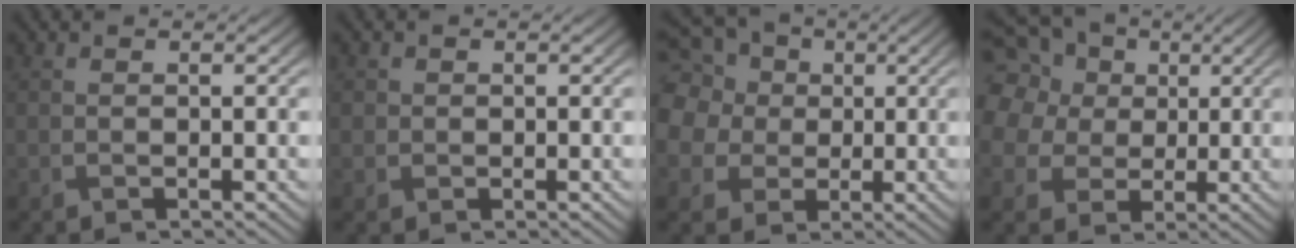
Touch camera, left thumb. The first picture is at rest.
{"total": 1.2, "force": [0.1, 1.2, 0.1], "torque": [0.001, -0.004, 0.000]}
{"total": 13.3, "force": [3.5, 11.4, 5.9], "torque": [-0.219, 0.015, 0.054]}
{"total": 17.8, "force": [7.1, 14.4, 7.8], "torque": [-0.270, 0.031, 0.121]}